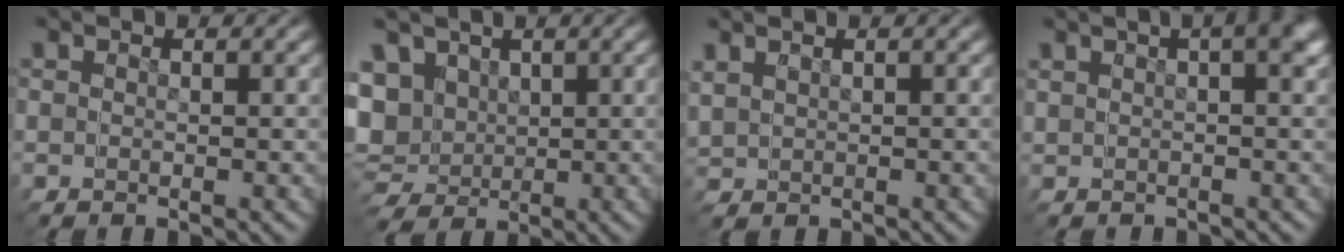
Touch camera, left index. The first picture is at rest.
{"total": 9.2, "force": [-0.3, 8.8, 2.6], "torque": [-0.091, -0.045, 0.004]}
{"total": 1.4, "force": [0.2, 1.3, 0.2], "torque": [-0.014, -0.003, 0.010]}
{"total": 2.1, "force": [0.3, 0.7, 2.0], "torque": [-0.035, 0.004, 0.007]}